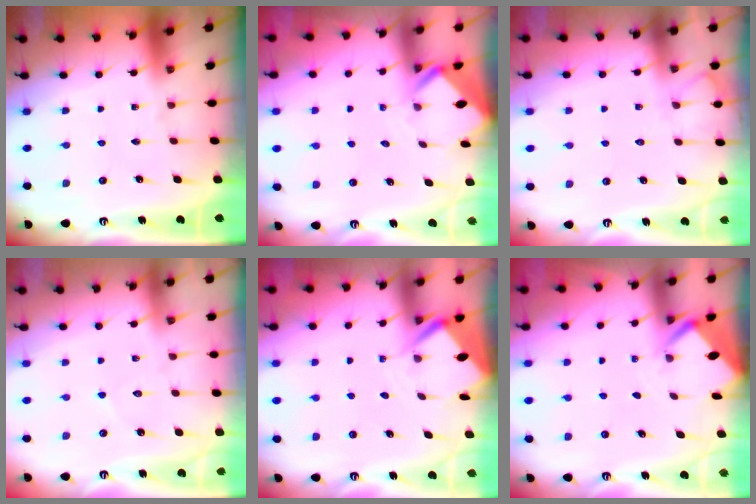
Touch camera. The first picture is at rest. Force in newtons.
{"total": 2.6, "press": 2.6, "slide": 0.1}
{"total": 6.0, "press": 6.0, "slide": 0.7}
{"total": 4.4, "press": 4.4, "slide": 0.5}
{"total": 3.6, "press": 3.6, "slide": 0.3}
{"total": 2.8, "press": 2.8, "slide": 0.2}